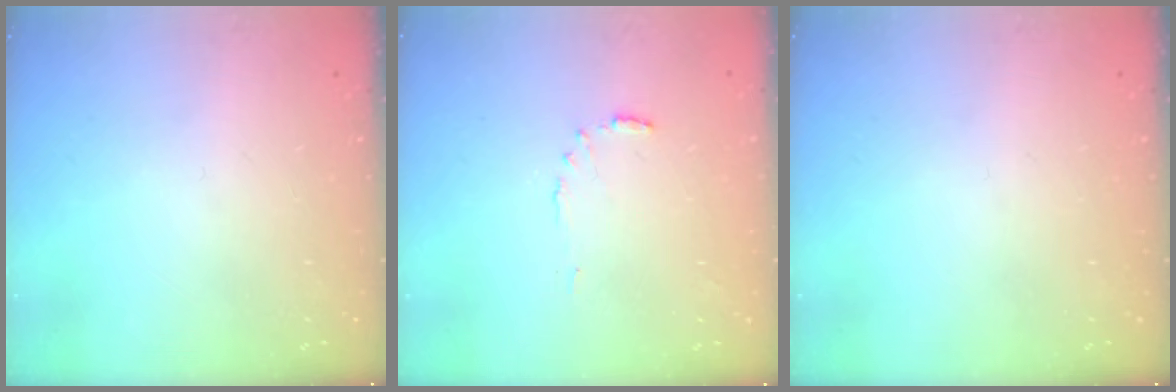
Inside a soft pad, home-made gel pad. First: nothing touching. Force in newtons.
{"total": 4.5, "press": 4.5, "slide": 0.7}
{"total": 0.0}